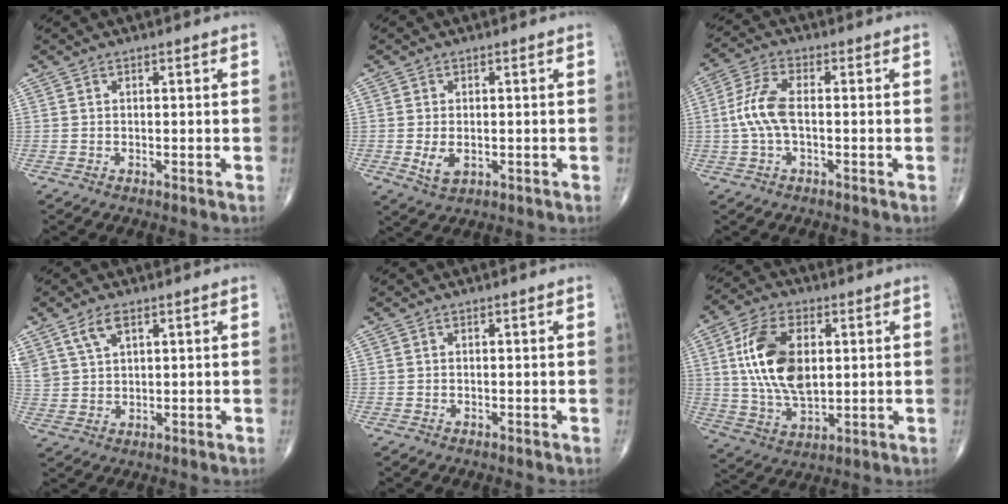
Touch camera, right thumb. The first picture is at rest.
{"total": 3.6, "force": [-0.6, 2.3, 2.8], "torque": [-0.052, -0.008, -0.004]}
{"total": 7.1, "force": [-0.5, 3.0, 6.4], "torque": [-0.156, 0.019, -0.014]}
{"total": 5.7, "force": [3.4, 2.9, 3.6], "torque": [-0.071, -0.007, 0.074]}
{"total": 0.0}
{"total": 15.6, "force": [2.8, 8.7, 12.6], "torque": [-0.233, -0.005, 0.055]}